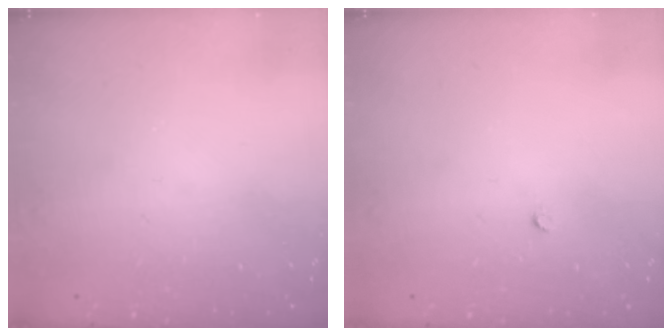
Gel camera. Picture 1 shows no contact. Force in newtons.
{"total": 2.2, "press": 2.2, "slide": 0.3}